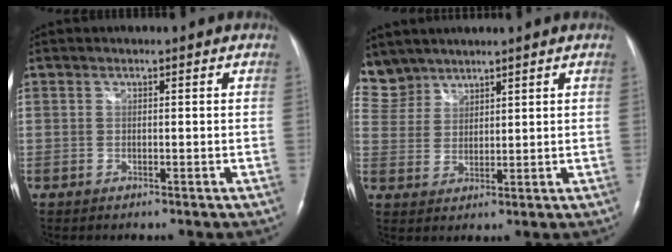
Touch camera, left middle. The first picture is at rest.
{"total": 6.3, "force": [5.6, 2.8, -0.3], "torque": [0.004, 0.009, 0.123]}